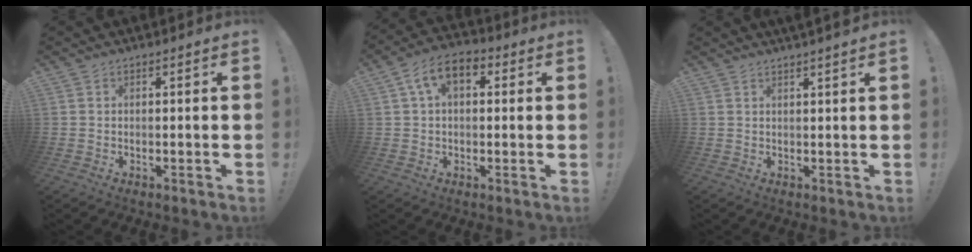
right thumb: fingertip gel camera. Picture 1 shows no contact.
{"total": 9.0, "force": [3.0, 5.3, 6.7], "torque": [-0.118, 0.012, 0.058]}
{"total": 2.3, "force": [1.9, -0.4, 1.1], "torque": [-0.016, -0.010, 0.031]}